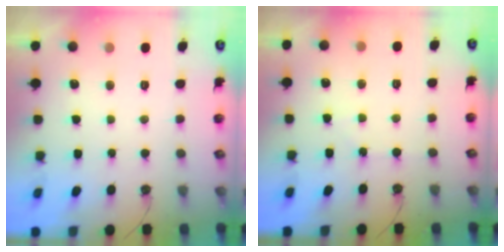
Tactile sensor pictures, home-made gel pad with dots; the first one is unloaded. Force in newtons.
{"total": 2.8, "press": 2.8, "slide": 0.6}